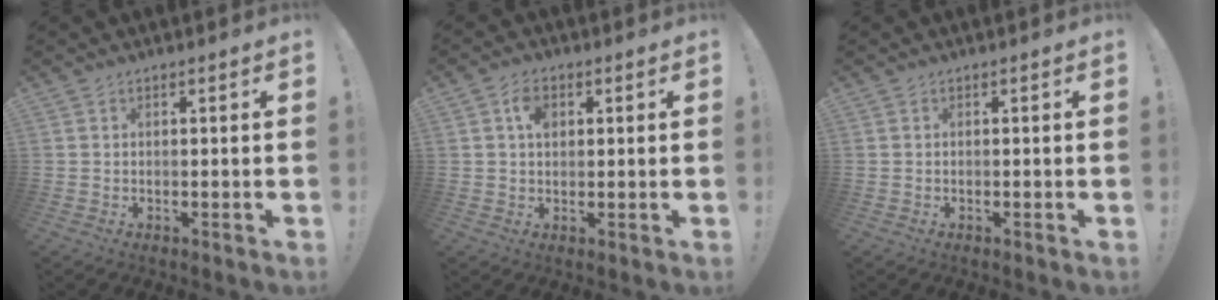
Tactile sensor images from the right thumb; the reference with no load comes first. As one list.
[{"total": 5.1, "force": [1.5, 3.6, 3.3], "torque": [-0.051, 0.004, 0.026]}, {"total": 0.0}]